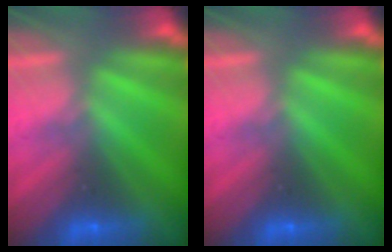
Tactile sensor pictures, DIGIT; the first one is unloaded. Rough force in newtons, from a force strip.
{"total": 0.0}